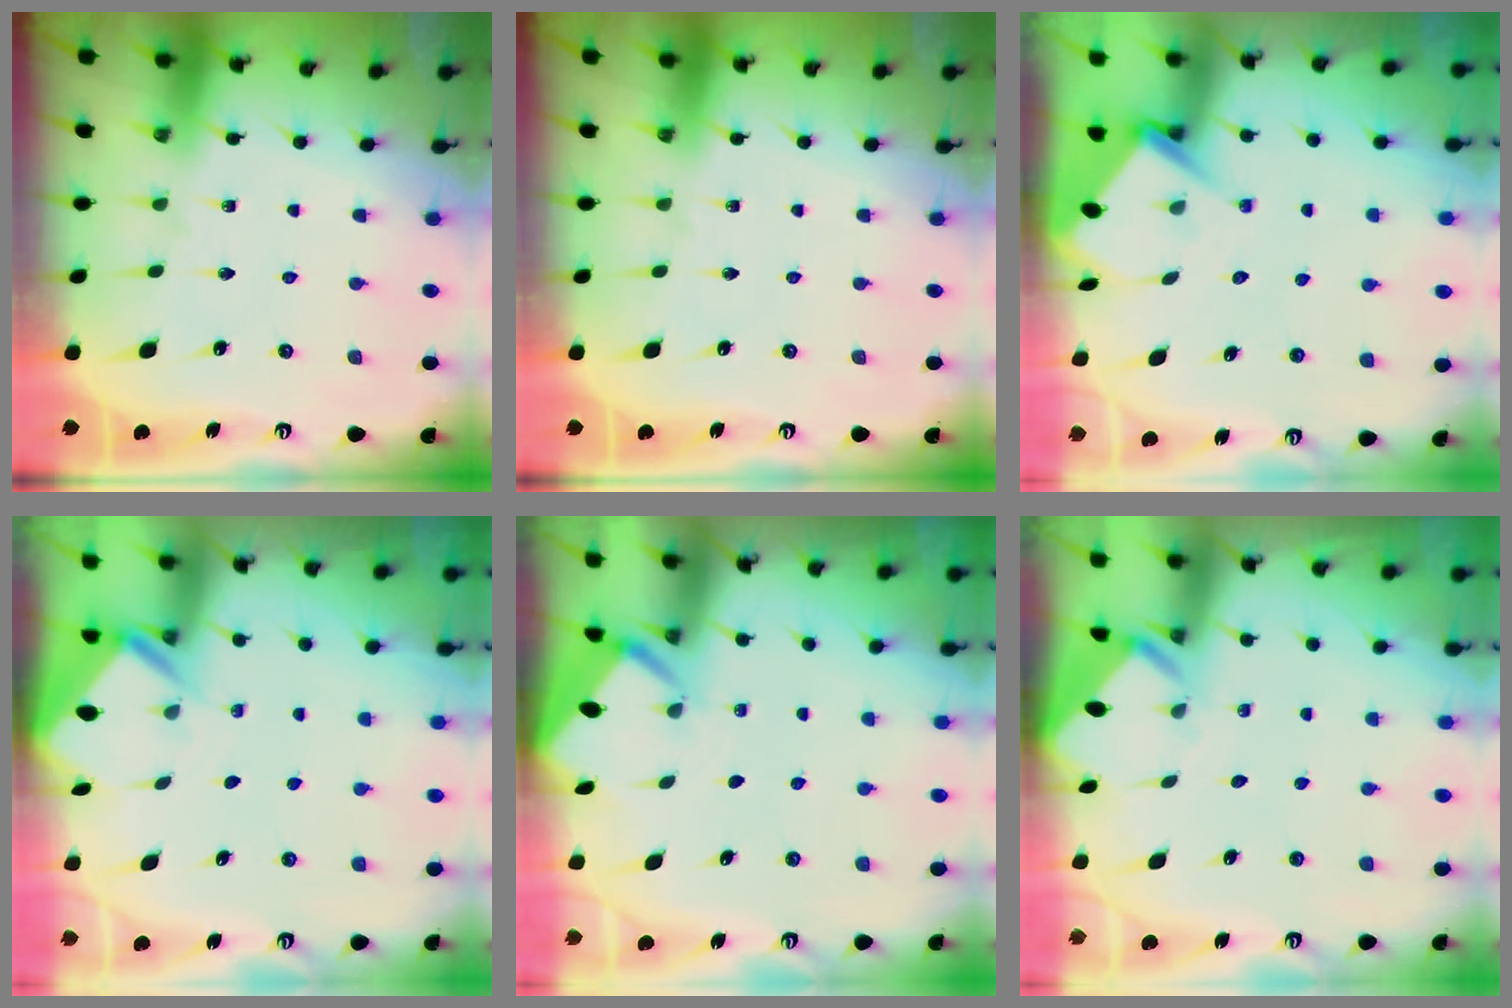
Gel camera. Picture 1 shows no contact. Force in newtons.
{"total": 0.0}
{"total": 5.4, "press": 5.4, "slide": 0.2}
{"total": 2.4, "press": 2.4, "slide": 0.1}
{"total": 2.2, "press": 2.2, "slide": 0.1}
{"total": 3.3, "press": 3.3, "slide": 0.2}